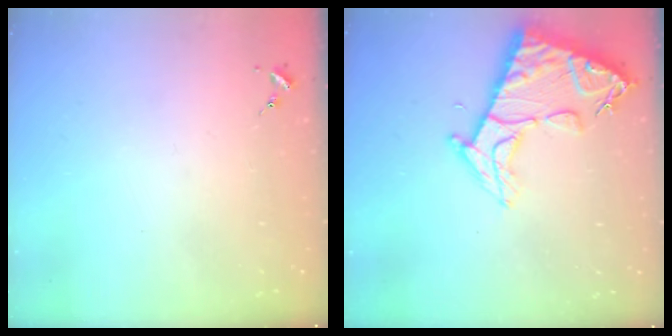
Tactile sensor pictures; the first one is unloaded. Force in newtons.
{"total": 13.6, "press": 13.6, "slide": 1.3}